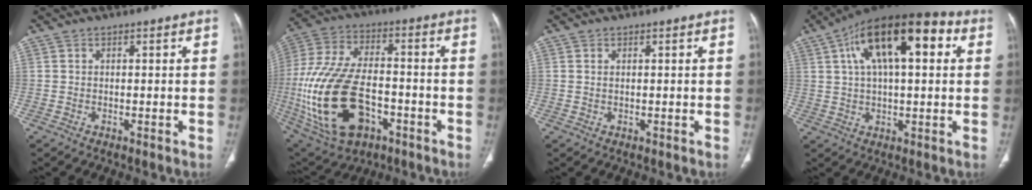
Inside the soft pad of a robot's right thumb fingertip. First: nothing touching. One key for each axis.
{"total": 24.6, "fx": -6.6, "fy": 14.2, "fz": 18.9, "tx": -0.406, "ty": 0.015, "tz": -0.099}
{"total": 0.6, "fx": 0.3, "fy": 0.2, "fz": 0.5, "tx": -0.013, "ty": 0.003, "tz": 0.007}
{"total": 20.4, "fx": 6.7, "fy": 8.7, "fz": 17.2, "tx": -0.269, "ty": 0.022, "tz": 0.102}